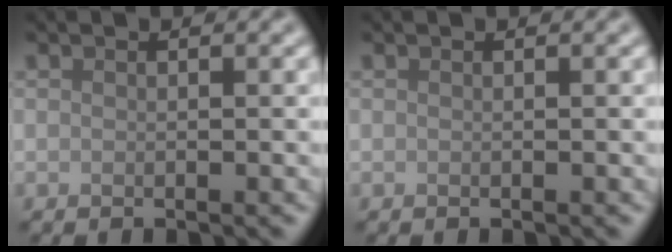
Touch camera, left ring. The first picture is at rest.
{"total": 0.0}